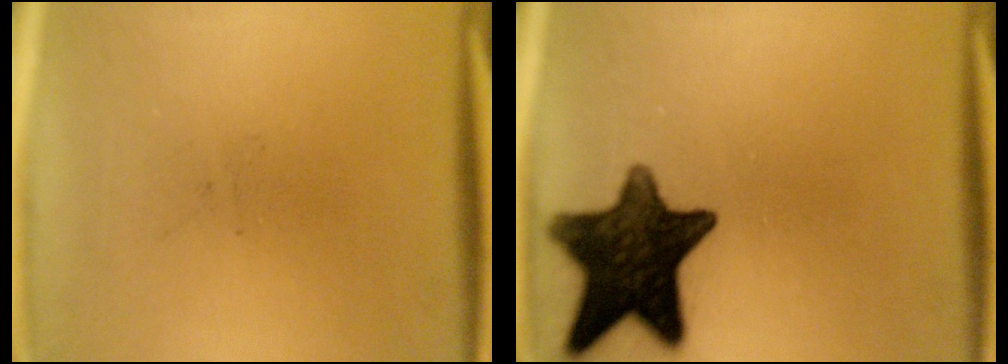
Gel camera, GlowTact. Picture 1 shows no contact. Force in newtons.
{"total": 14.5}